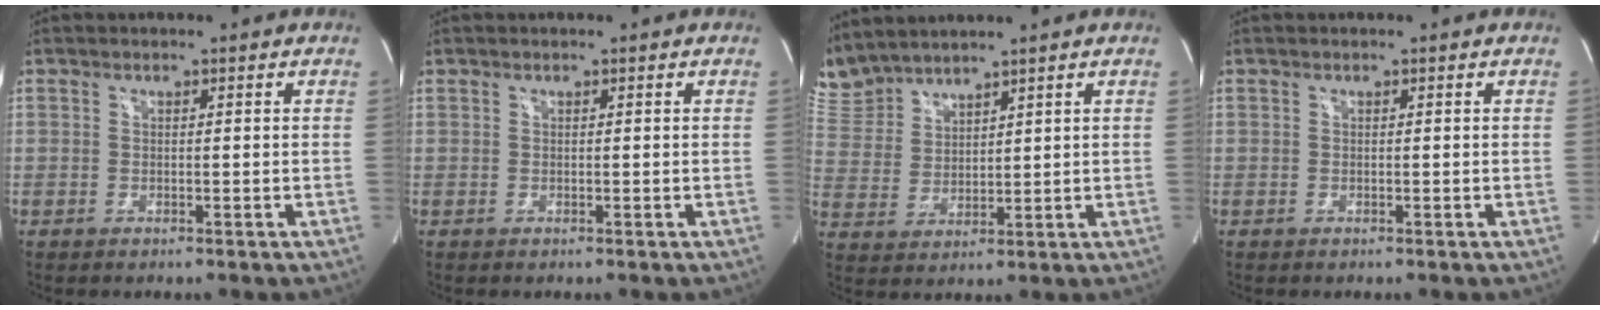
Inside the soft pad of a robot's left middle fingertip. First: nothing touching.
{"total": 0.0}
{"total": 7.3, "force": [7.2, 0.9, 0.6], "torque": [-0.037, 0.017, 0.163]}
{"total": 0.0}